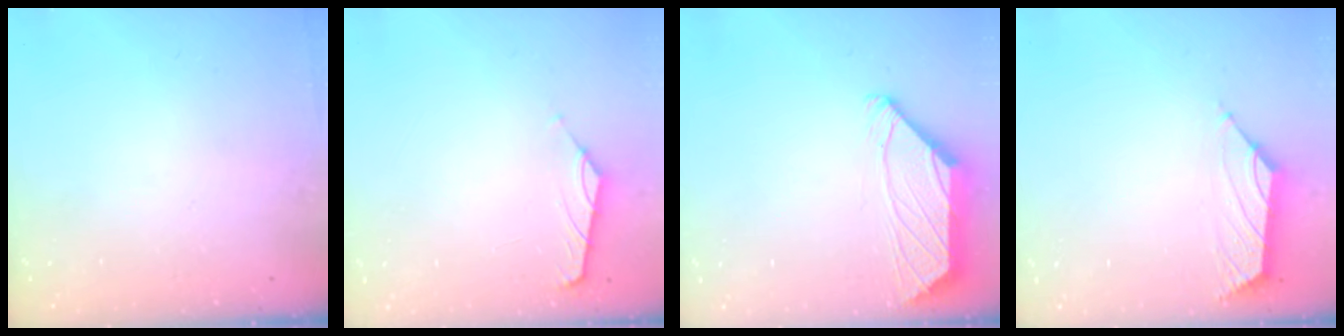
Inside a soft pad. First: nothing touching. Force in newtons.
{"total": 0.0}
{"total": 1.7, "press": 1.5, "slide": 0.7}
{"total": 1.6, "press": 1.4, "slide": 0.7}